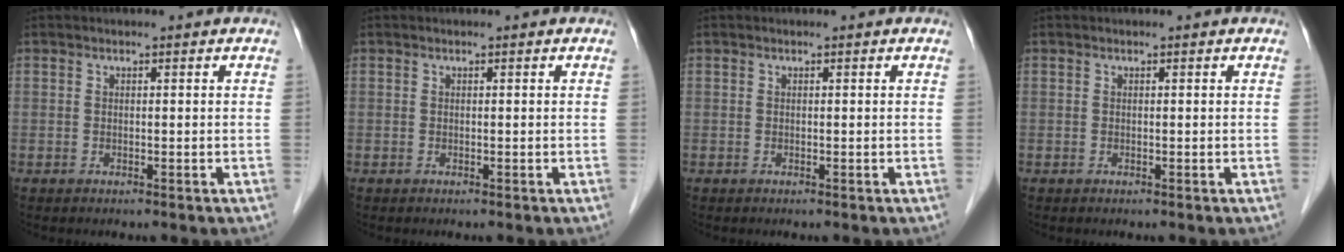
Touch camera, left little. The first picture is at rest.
{"total": 0.0}
{"total": 0.0}
{"total": 0.0}